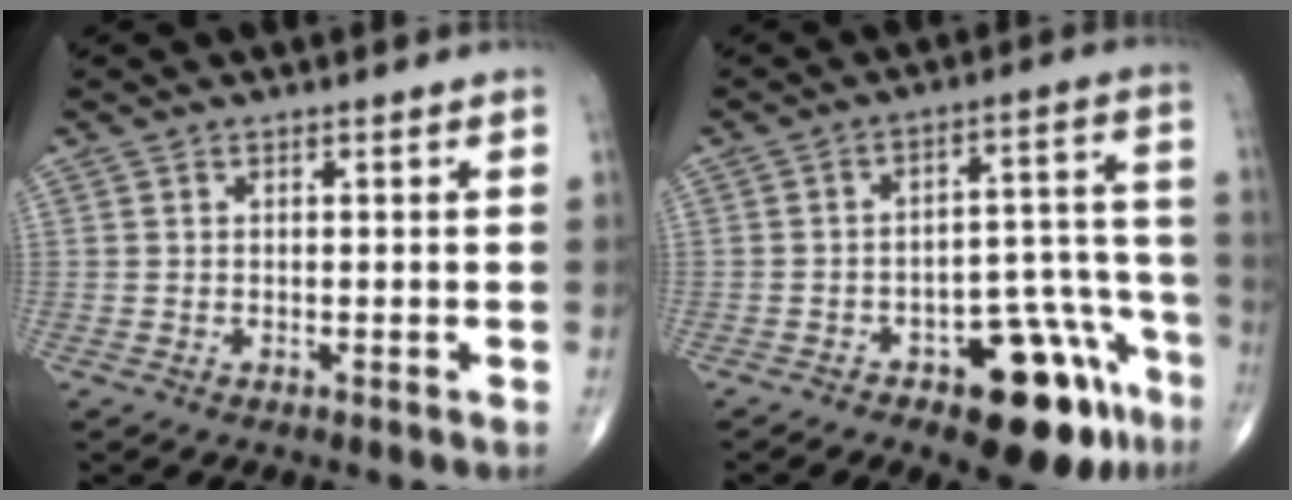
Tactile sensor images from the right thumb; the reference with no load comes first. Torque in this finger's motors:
{"motor_torque": [2.72, 1.26, 0.93, -1.18, 0.06]}